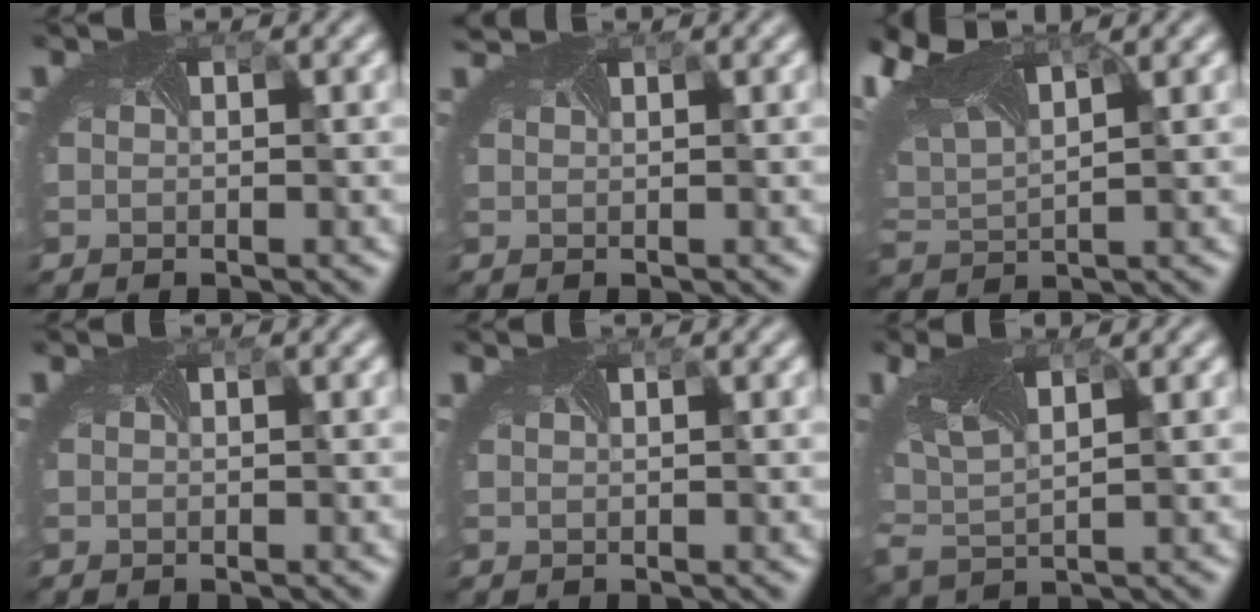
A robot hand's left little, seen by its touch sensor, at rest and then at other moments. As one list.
[{"total": 1.0, "force": [0.9, -0.2, -0.2], "torque": [-0.004, -0.001, 0.013]}, {"total": 10.2, "force": [5.3, 4.7, 7.3], "torque": [-0.162, 0.035, 0.091]}, {"total": 0.0}, {"total": 0.6, "force": [0.5, 0.1, 0.2], "torque": [-0.005, 0.001, 0.003]}, {"total": 5.3, "force": [2.1, 2.5, 4.2], "torque": [-0.098, 0.002, 0.040]}]